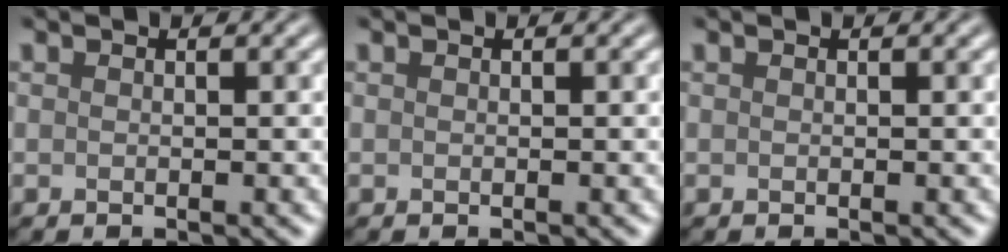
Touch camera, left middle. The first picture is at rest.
{"total": 0.0}
{"total": 0.0}